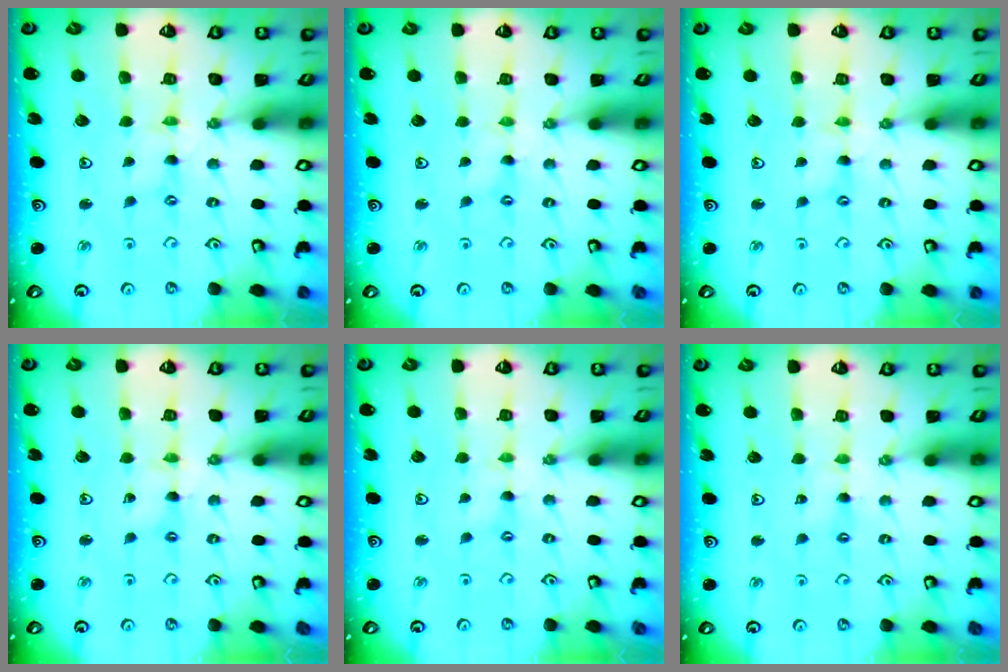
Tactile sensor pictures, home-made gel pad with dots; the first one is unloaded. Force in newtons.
{"total": 0.5, "press": 0.5, "slide": 0.1}
{"total": 1.4, "press": 1.4, "slide": 0.2}
{"total": 1.6, "press": 1.6, "slide": 0.3}
{"total": 0.0}
{"total": 2.6, "press": 2.6, "slide": 0.3}